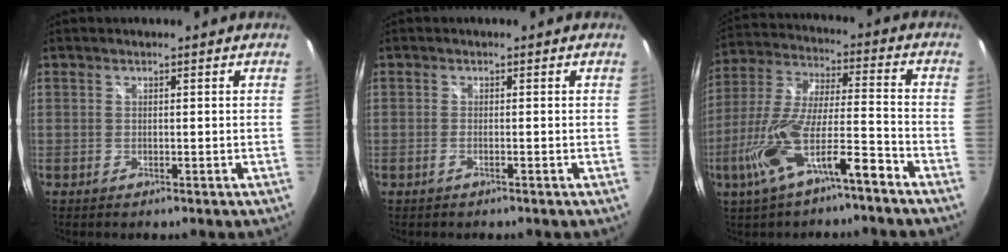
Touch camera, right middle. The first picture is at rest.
{"total": 0.8, "force": [-0.6, 0.1, 0.5], "torque": [-0.011, 0.000, -0.013]}
{"total": 15.1, "force": [-8.8, 3.1, 11.9], "torque": [-0.247, -0.013, -0.162]}